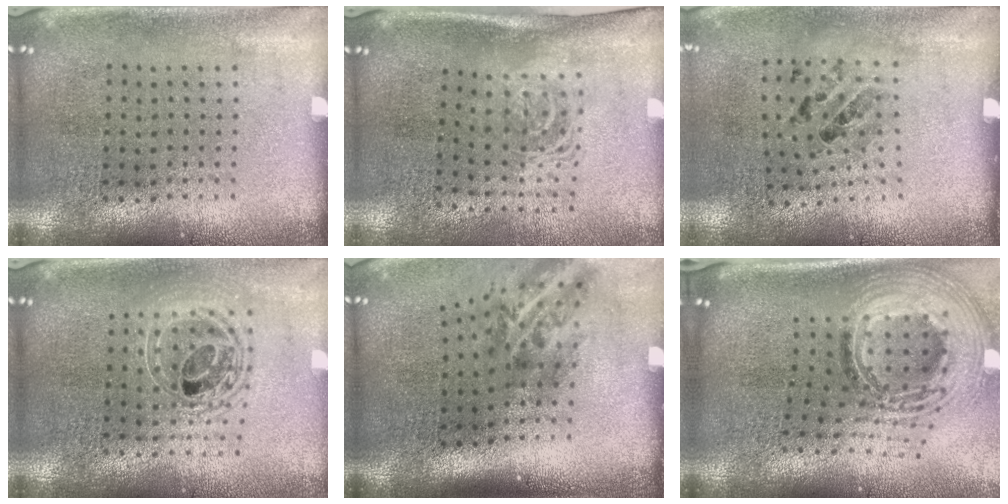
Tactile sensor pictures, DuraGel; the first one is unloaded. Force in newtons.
{"total": 1.6, "press": 1.2, "slide": 1.1}
{"total": 1.1, "press": 0.7, "slide": 0.8}
{"total": 1.6, "press": 1.3, "slide": 0.9}
{"total": 2.1, "press": 1.3, "slide": 1.6}
{"total": 2.6, "press": 1.9, "slide": 1.8}